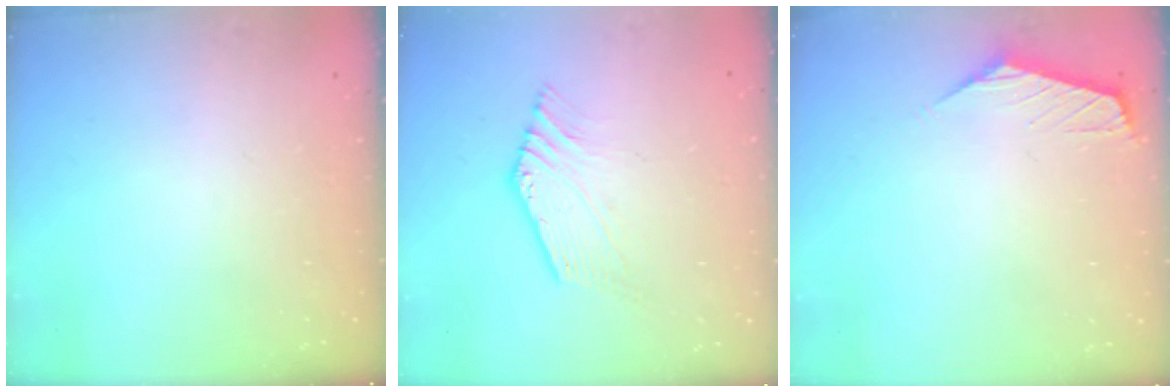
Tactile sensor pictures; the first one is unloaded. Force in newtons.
{"total": 4.1, "press": 3.9, "slide": 1.1}
{"total": 0.8, "press": 0.7, "slide": 0.4}